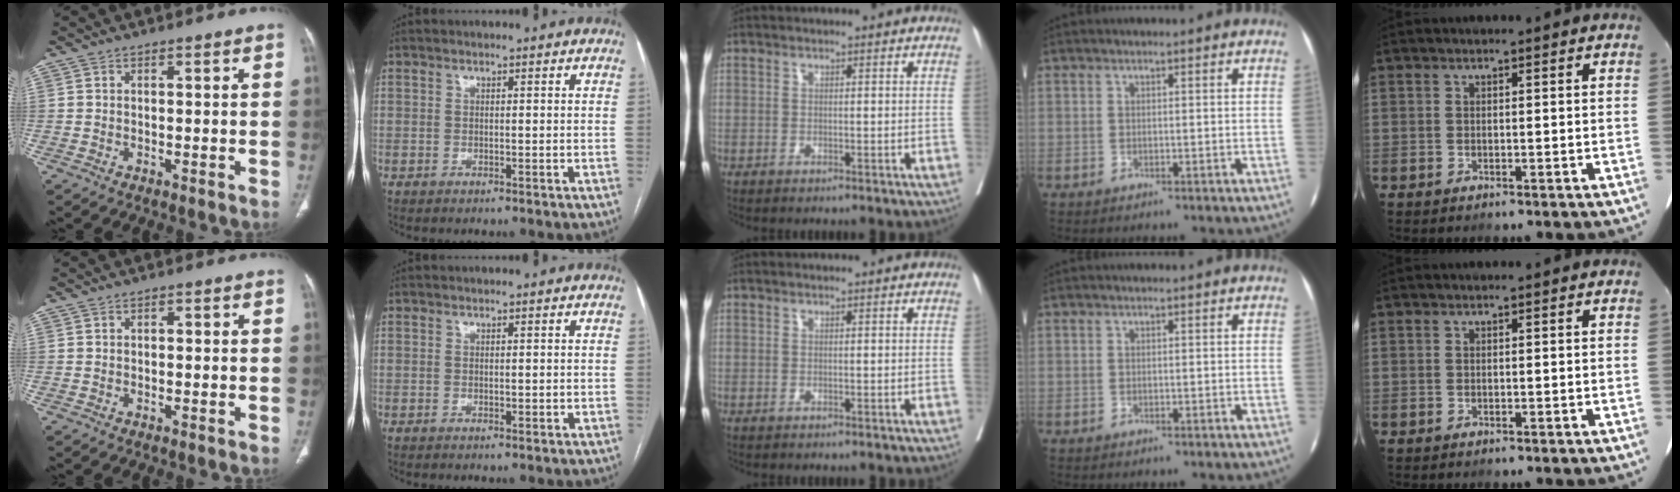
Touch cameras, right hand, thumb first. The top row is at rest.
{"thumb": {"total": 0.7, "force": [0.0, 0.5, 0.5], "torque": [-0.004, 0.003, -0.001]}, "index": {"total": 0.8, "force": [0.0, 0.4, 0.6], "torque": [-0.009, -0.003, 0.000]}}